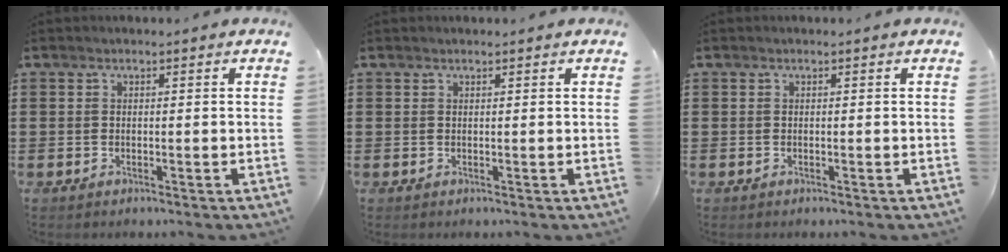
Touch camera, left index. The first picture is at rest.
{"total": 0.0}
{"total": 0.0}